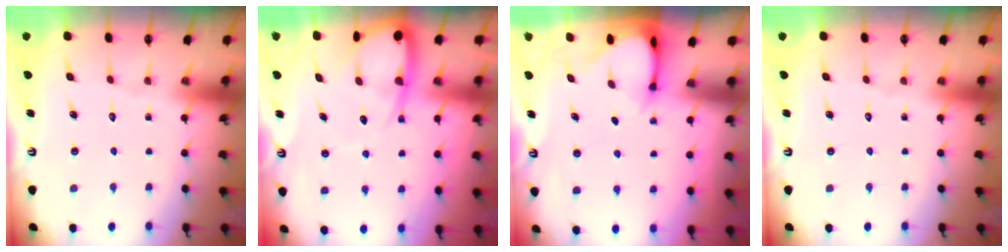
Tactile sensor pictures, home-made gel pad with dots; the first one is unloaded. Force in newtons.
{"total": 8.1, "press": 8.1, "slide": 0.9}
{"total": 3.0, "press": 3.0, "slide": 0.2}
{"total": 0.0}